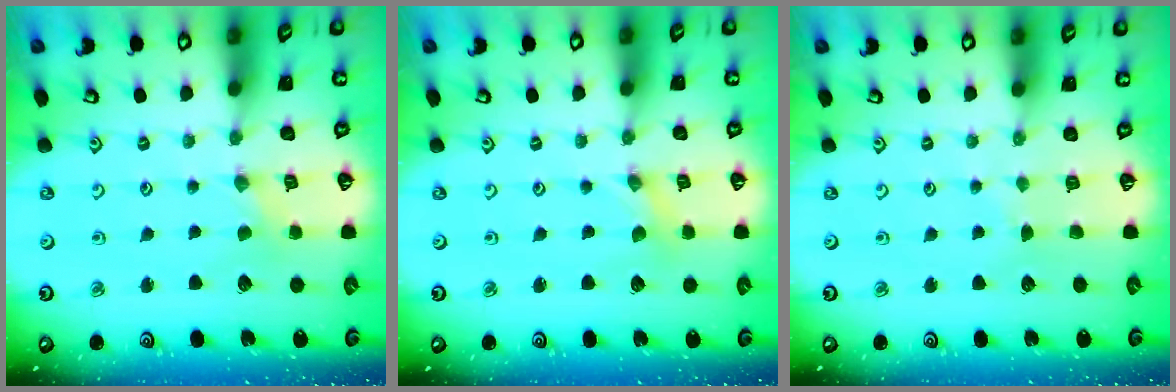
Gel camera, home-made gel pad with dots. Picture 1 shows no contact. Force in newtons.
{"total": 0.0}
{"total": 1.7, "press": 1.7, "slide": 0.2}